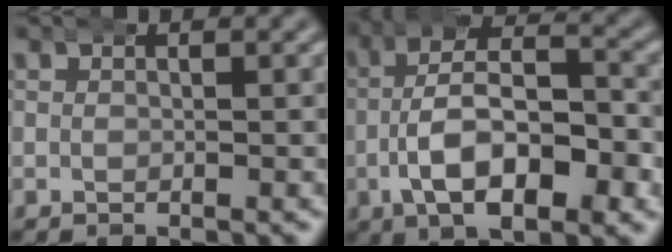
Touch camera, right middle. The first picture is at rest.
{"total": 8.3, "force": [-0.9, 4.3, 7.0], "torque": [-0.103, -0.008, -0.016]}